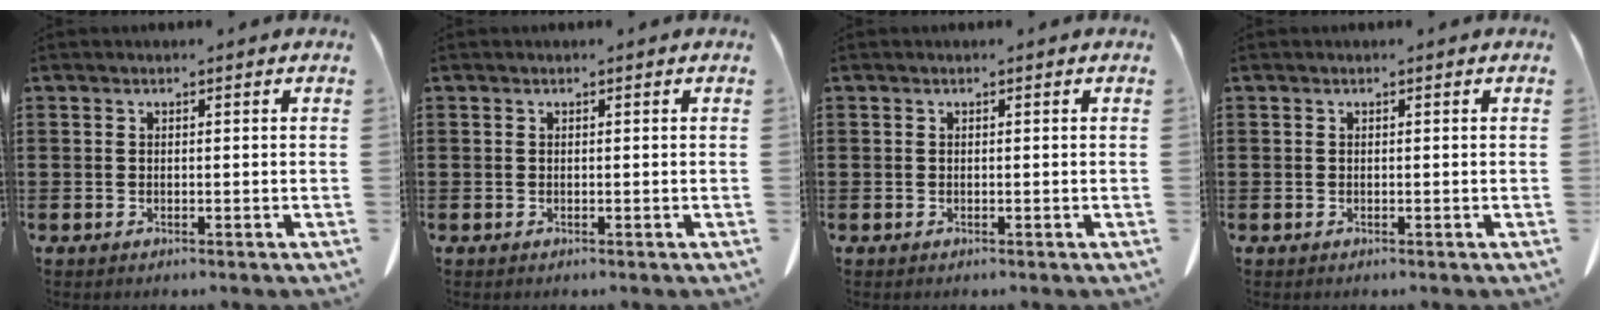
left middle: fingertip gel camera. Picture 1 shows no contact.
{"total": 0.0}
{"total": 0.0}
{"total": 0.0}